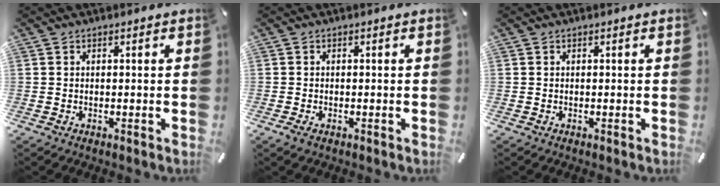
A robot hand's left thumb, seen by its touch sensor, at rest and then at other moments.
{"total": 1.0, "force": [-0.4, 0.4, 0.9], "torque": [-0.017, -0.001, -0.007]}
{"total": 0.0}